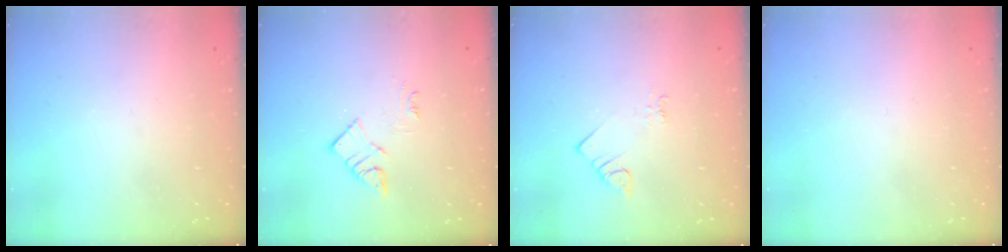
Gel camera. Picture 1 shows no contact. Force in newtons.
{"total": 5.7, "press": 5.7, "slide": 0.2}
{"total": 2.1, "press": 2.1, "slide": 0.4}
{"total": 1.6, "press": 1.6, "slide": 0.1}